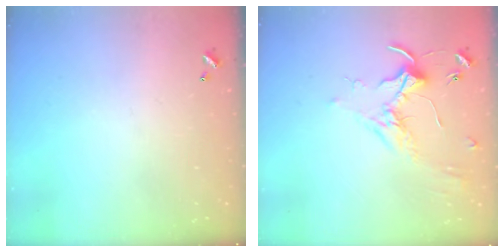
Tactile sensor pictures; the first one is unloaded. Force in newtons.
{"total": 1.8, "press": 1.8, "slide": 0.4}